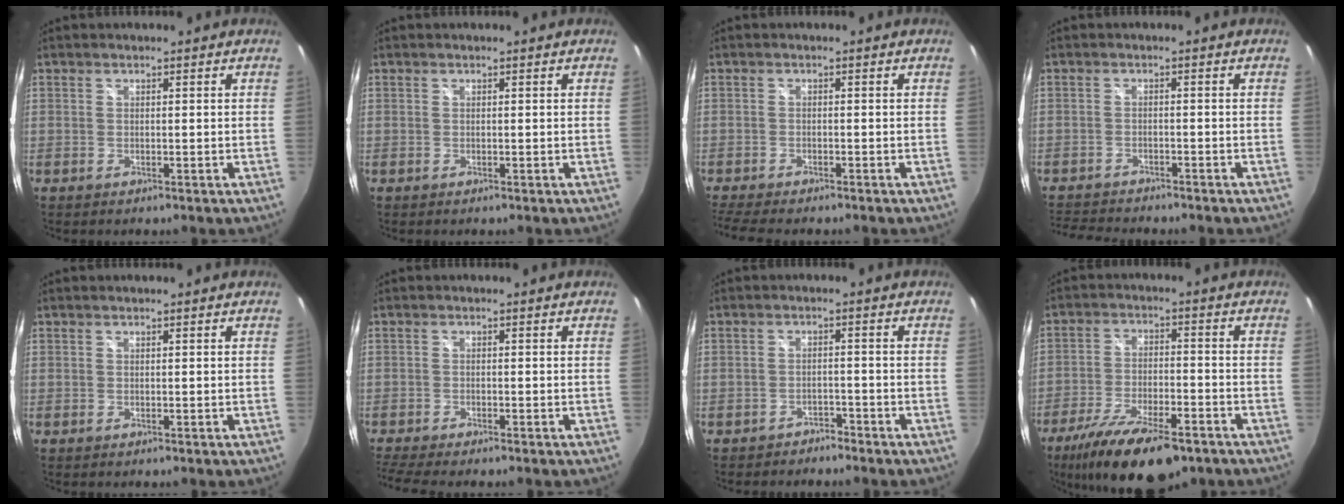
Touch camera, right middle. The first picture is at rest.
{"total": 0.0}
{"total": 6.9, "force": [-6.0, 0.8, 3.4], "torque": [-0.083, -0.028, -0.101]}
{"total": 7.0, "force": [-6.6, 1.0, 2.0], "torque": [-0.060, -0.013, -0.111]}
{"total": 0.0}
{"total": 5.1, "force": [-4.4, -0.3, 2.5], "torque": [-0.067, -0.027, -0.078]}
{"total": 3.2, "force": [-2.9, 1.1, 0.4], "torque": [-0.015, -0.004, -0.046]}
{"total": 16.4, "force": [-11.5, 5.4, 10.4], "torque": [-0.207, -0.037, -0.191]}